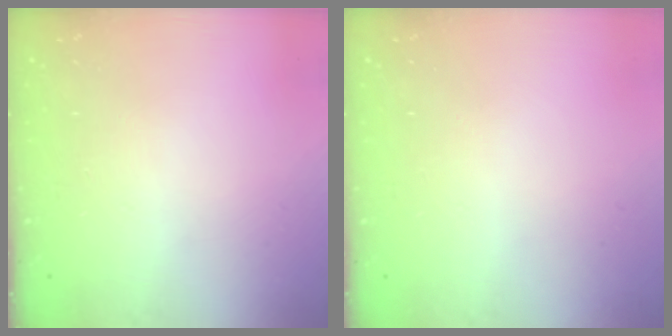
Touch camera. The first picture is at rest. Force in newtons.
{"total": 0.0}